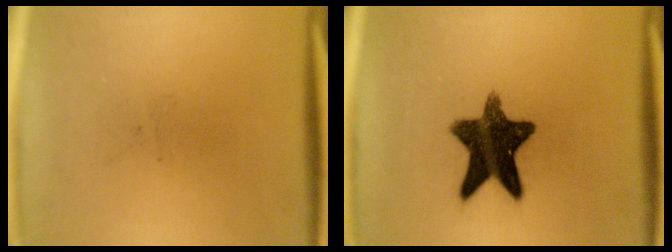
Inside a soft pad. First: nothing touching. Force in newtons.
{"total": 13.3}